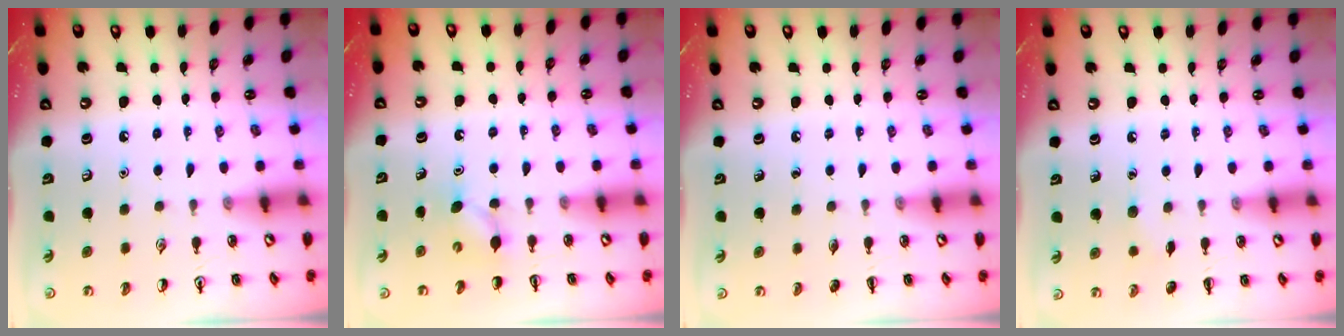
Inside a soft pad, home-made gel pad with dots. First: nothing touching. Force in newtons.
{"total": 3.7, "press": 3.4, "slide": 1.3}
{"total": 0.0}
{"total": 4.0, "press": 3.8, "slide": 1.0}